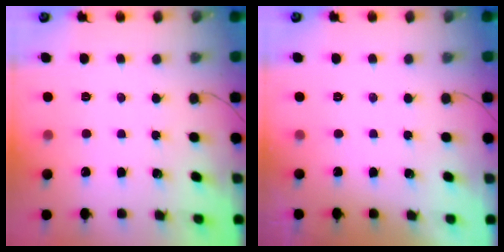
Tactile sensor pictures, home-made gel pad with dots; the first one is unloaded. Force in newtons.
{"total": 0.0}